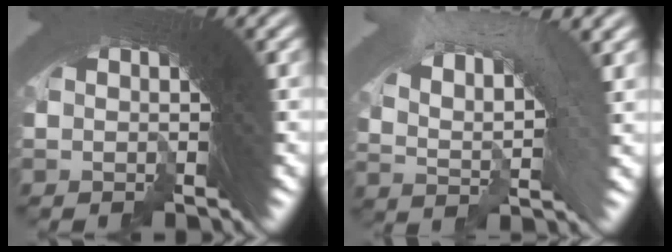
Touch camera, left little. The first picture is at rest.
{"total": 5.6, "force": [-0.8, 4.2, 3.6], "torque": [-0.061, 0.002, -0.019]}